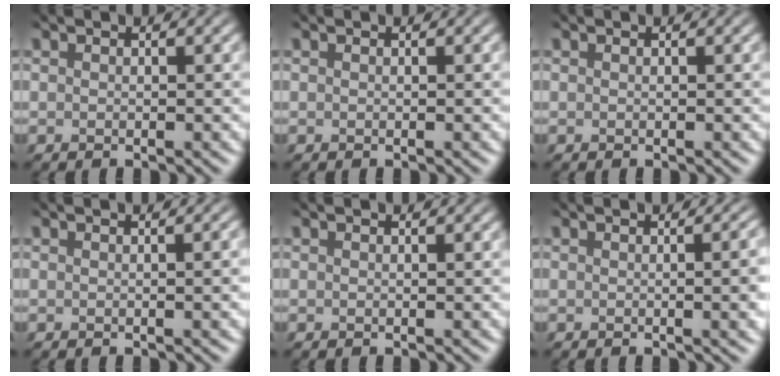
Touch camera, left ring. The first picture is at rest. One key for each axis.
{"total": 0.0}
{"total": 0.0}
{"total": 3.3, "fx": 0.5, "fy": 1.5, "fz": 3.0, "tx": -0.017, "ty": 0.013, "tz": -0.008}
{"total": 0.0}
{"total": 8.4, "fx": 1.2, "fy": 4.3, "fz": 7.2, "tx": -0.033, "ty": 0.045, "tz": -0.003}